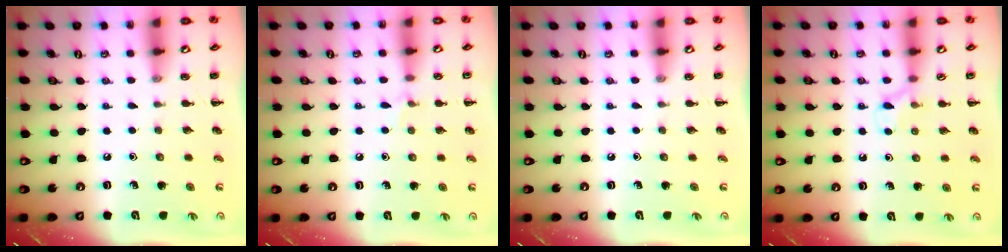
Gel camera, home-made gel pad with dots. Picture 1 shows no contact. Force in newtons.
{"total": 4.5, "press": 4.3, "slide": 1.6}
{"total": 0.0}
{"total": 4.1, "press": 3.8, "slide": 1.4}